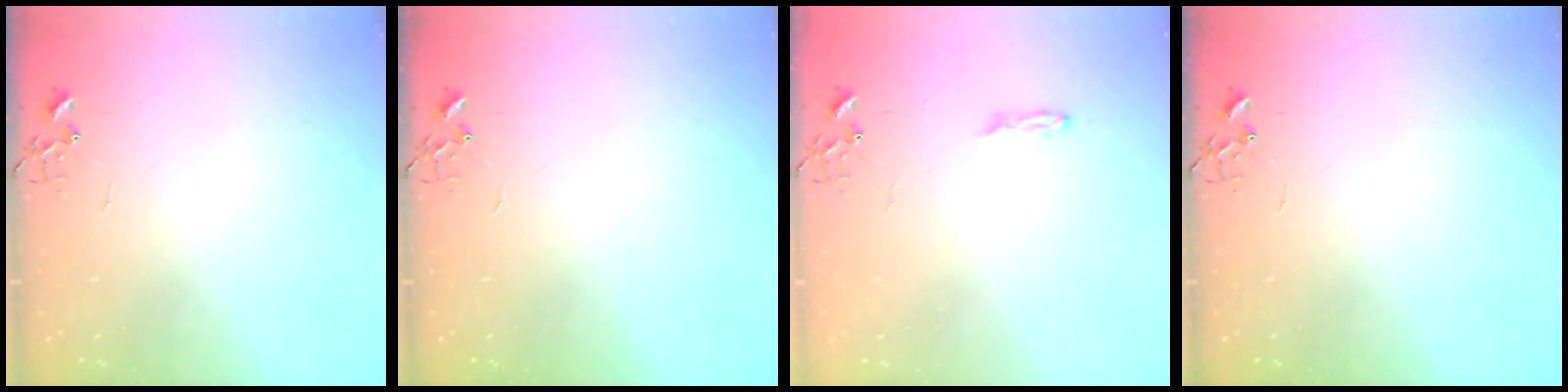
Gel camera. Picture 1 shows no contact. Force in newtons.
{"total": 0.0}
{"total": 2.7, "press": 2.7, "slide": 0.4}
{"total": 0.0}